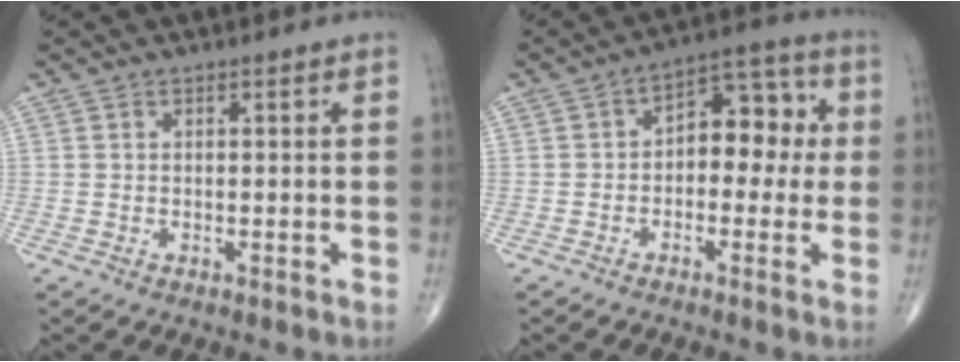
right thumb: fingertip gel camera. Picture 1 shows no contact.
{"total": 9.7, "force": [0.1, 6.1, 7.5], "torque": [-0.062, 0.038, -0.012]}